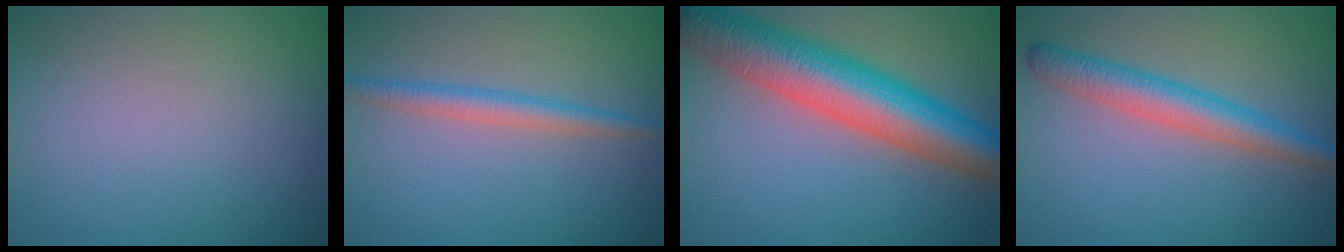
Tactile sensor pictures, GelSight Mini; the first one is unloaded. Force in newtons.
{"total": 2.3, "press": 2.3, "slide": 0.1}
{"total": 10.1, "press": 10.1, "slide": 0.3}
{"total": 4.2, "press": 4.2, "slide": 0.1}